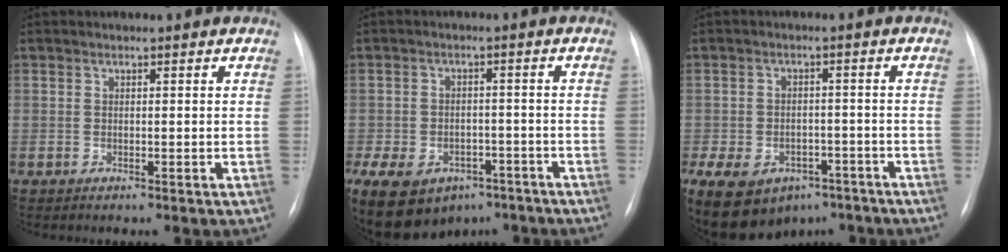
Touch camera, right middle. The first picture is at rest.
{"total": 22.9, "force": [-13.0, 16.0, 10.0], "torque": [-0.291, -0.013, -0.173]}
{"total": 20.4, "force": [-11.9, 14.0, 9.0], "torque": [-0.251, -0.010, -0.157]}